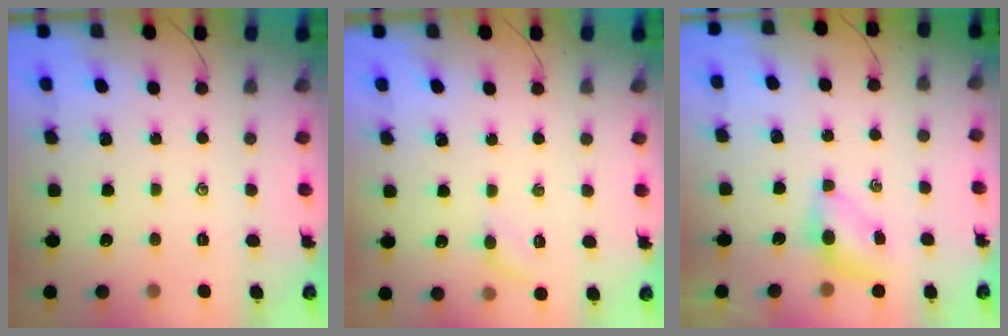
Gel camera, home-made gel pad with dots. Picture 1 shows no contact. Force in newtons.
{"total": 6.0, "press": 5.9, "slide": 1.1}
{"total": 5.2, "press": 5.2, "slide": 0.4}